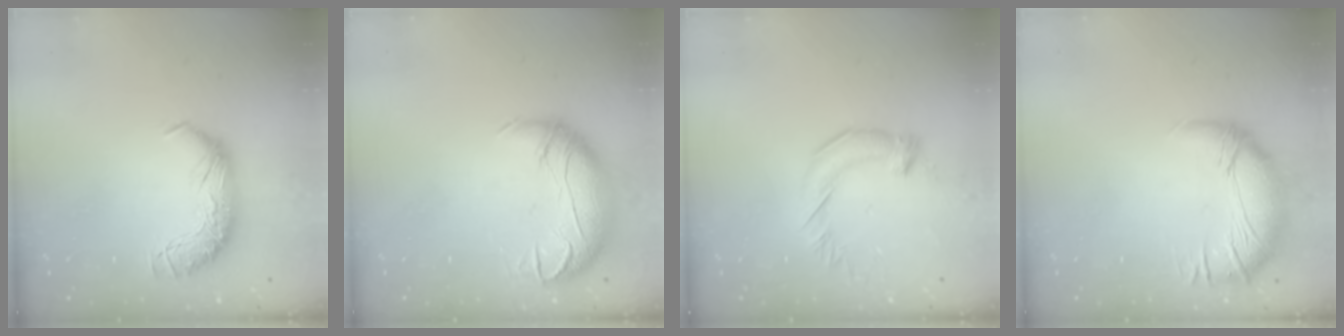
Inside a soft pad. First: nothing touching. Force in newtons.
{"total": 3.0, "press": 1.9, "slide": 2.3}
{"total": 2.9, "press": 2.9, "slide": 0.5}
{"total": 3.2, "press": 1.4, "slide": 2.9}